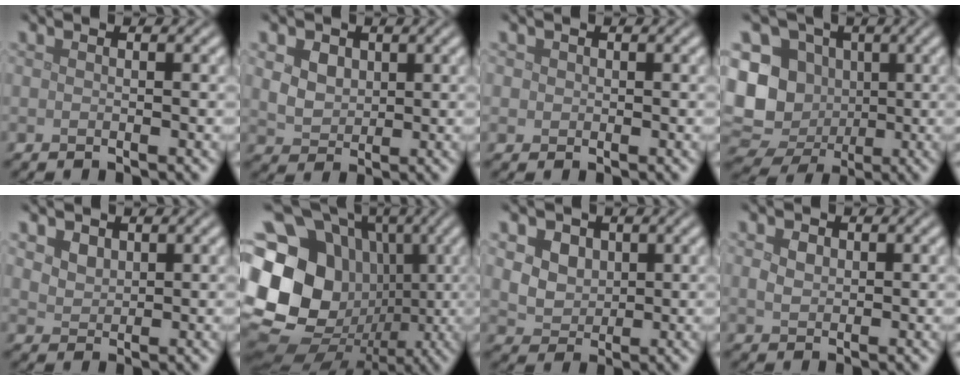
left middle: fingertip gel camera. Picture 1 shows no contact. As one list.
[{"total": 5.7, "force": [2.5, 4.2, 2.9], "torque": [-0.063, 0.021, 0.033]}, {"total": 0.8, "force": [0.2, 0.7, 0.1], "torque": [0.003, -0.002, 0.002]}, {"total": 11.8, "force": [-0.6, 10.3, 5.6], "torque": [-0.115, -0.012, -0.027]}, {"total": 2.1, "force": [1.3, 1.3, 0.8], "torque": [-0.022, -0.005, 0.032]}, {"total": 23.6, "force": [-0.4, 21.1, 10.5], "torque": [-0.225, 0.025, -0.038]}, {"total": 6.9, "force": [3.2, 5.2, 3.3], "torque": [-0.069, 0.019, 0.042]}, {"total": 1.6, "force": [0.6, 1.2, 0.9], "torque": [-0.019, 0.000, 0.011]}]